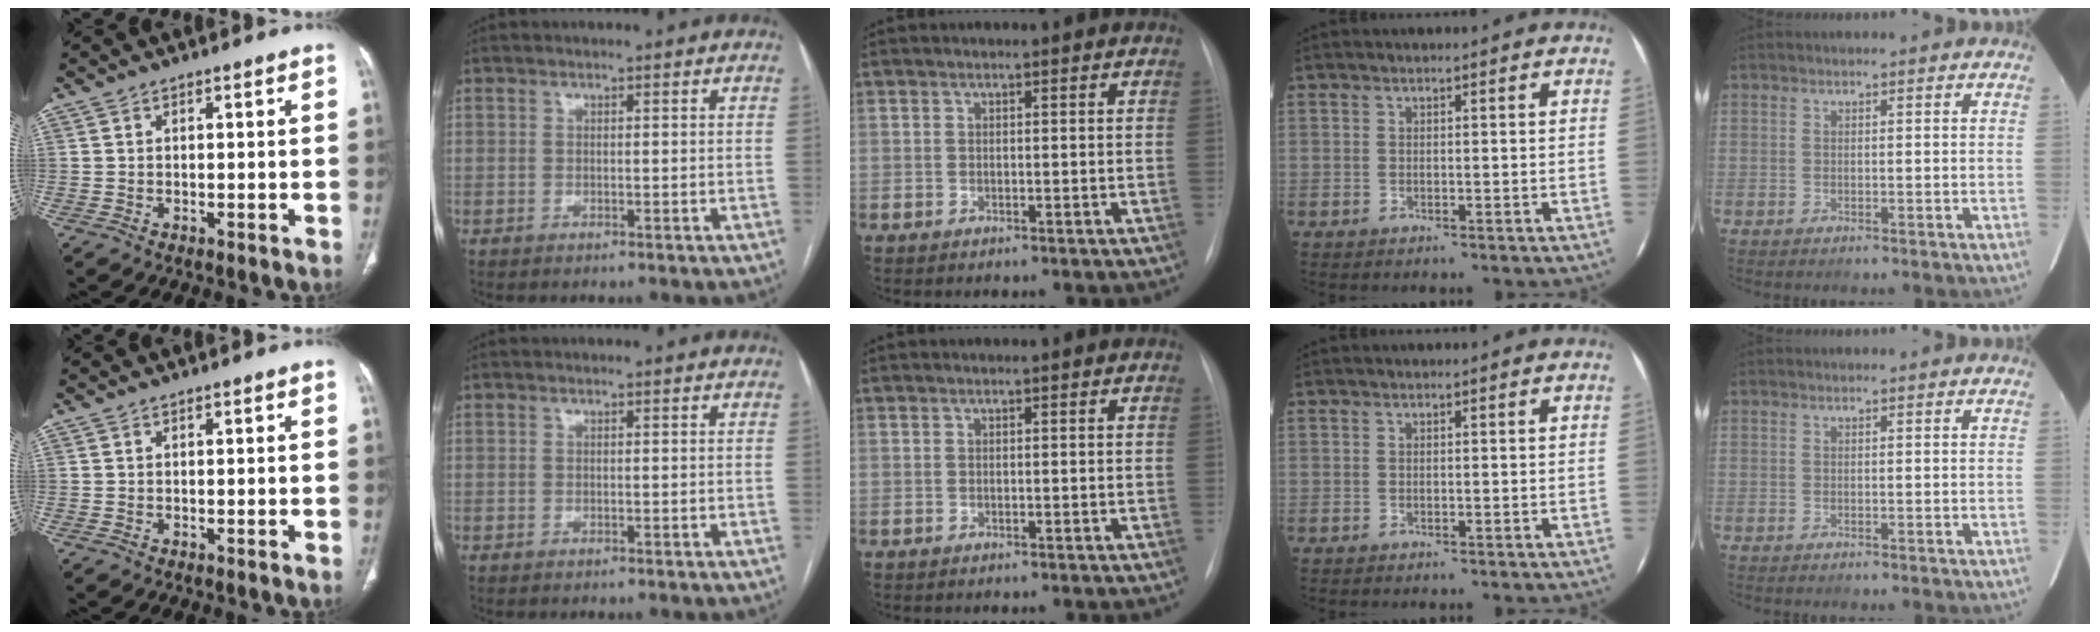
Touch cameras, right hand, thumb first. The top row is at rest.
{}